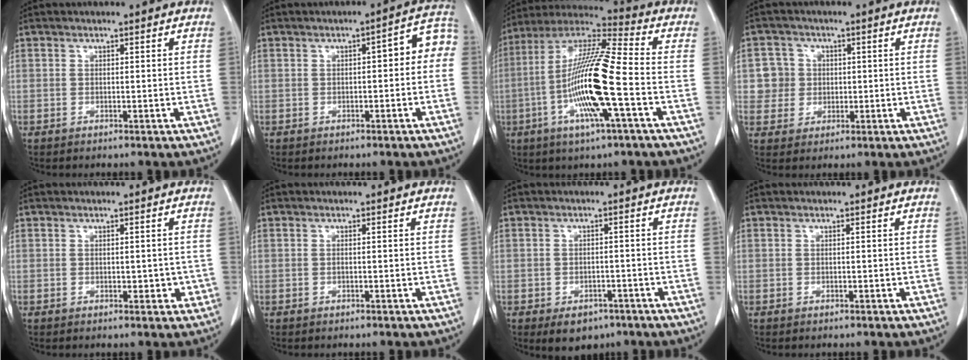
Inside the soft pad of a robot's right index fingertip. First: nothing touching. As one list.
[{"total": 5.7, "force": [0.1, 2.2, 5.3], "torque": [-0.063, 0.035, -0.003]}, {"total": 17.0, "force": [-4.2, 0.9, 16.5], "torque": [-0.331, -0.005, -0.086]}, {"total": 4.8, "force": [0.6, 4.8, 0.2], "torque": [0.004, 0.014, 0.013]}, {"total": 2.1, "force": [-0.3, 1.3, 1.6], "torque": [-0.018, 0.005, 0.000]}, {"total": 0.0}, {"total": 4.7, "force": [-2.9, 3.1, 2.0], "torque": [-0.021, 0.001, -0.032]}, {"total": 0.0}]